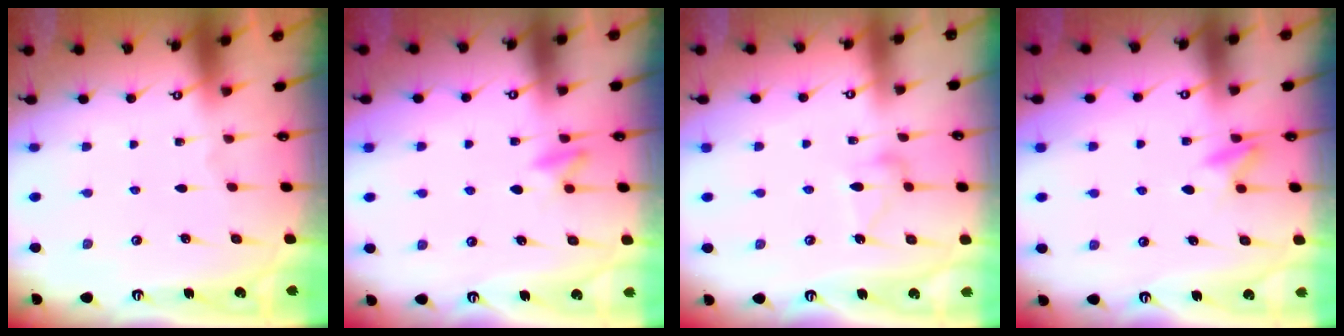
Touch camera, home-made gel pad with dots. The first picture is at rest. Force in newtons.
{"total": 4.9, "press": 4.8, "slide": 0.6}
{"total": 10.1, "press": 10.0, "slide": 0.4}
{"total": 6.7, "press": 6.7, "slide": 0.9}